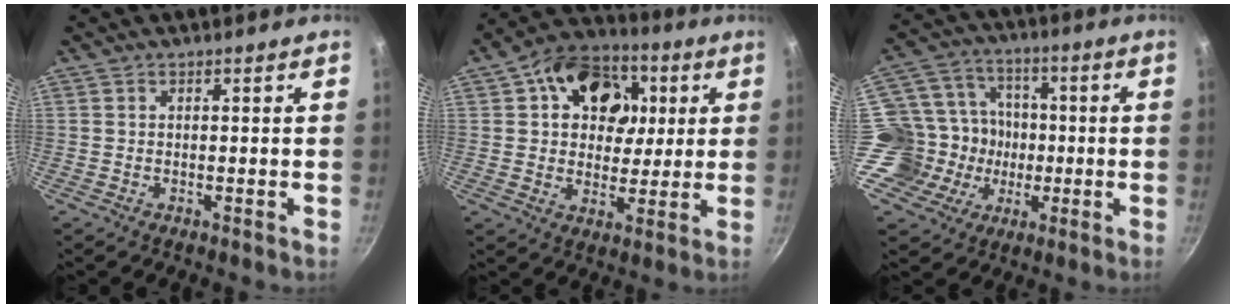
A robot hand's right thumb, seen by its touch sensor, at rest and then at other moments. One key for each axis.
{"total": 16.9, "fx": 4.9, "fy": 12.8, "fz": 10.0, "tx": -0.119, "ty": 0.008, "tz": 0.069}
{"total": 15.8, "fx": -2.5, "fy": 14.4, "fz": 5.9, "tx": -0.076, "ty": 0.043, "tz": -0.041}